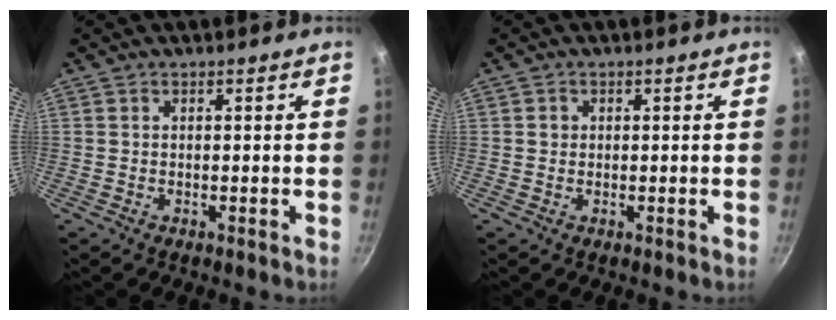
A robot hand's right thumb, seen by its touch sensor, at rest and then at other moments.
{"total": 1.2, "force": [0.2, 1.1, 0.3], "torque": [-0.001, 0.001, 0.000]}